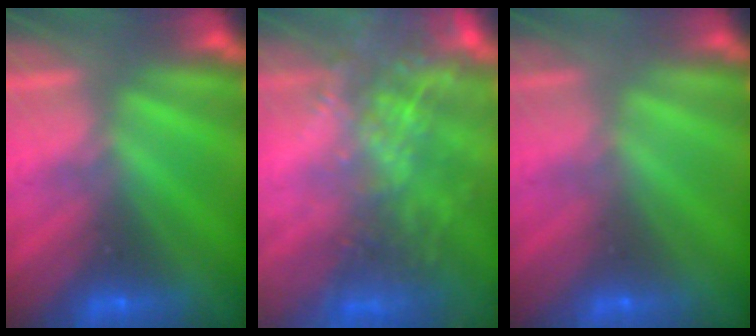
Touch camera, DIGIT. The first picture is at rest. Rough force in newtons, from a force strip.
{"total": 5.7}
{"total": 4.1}